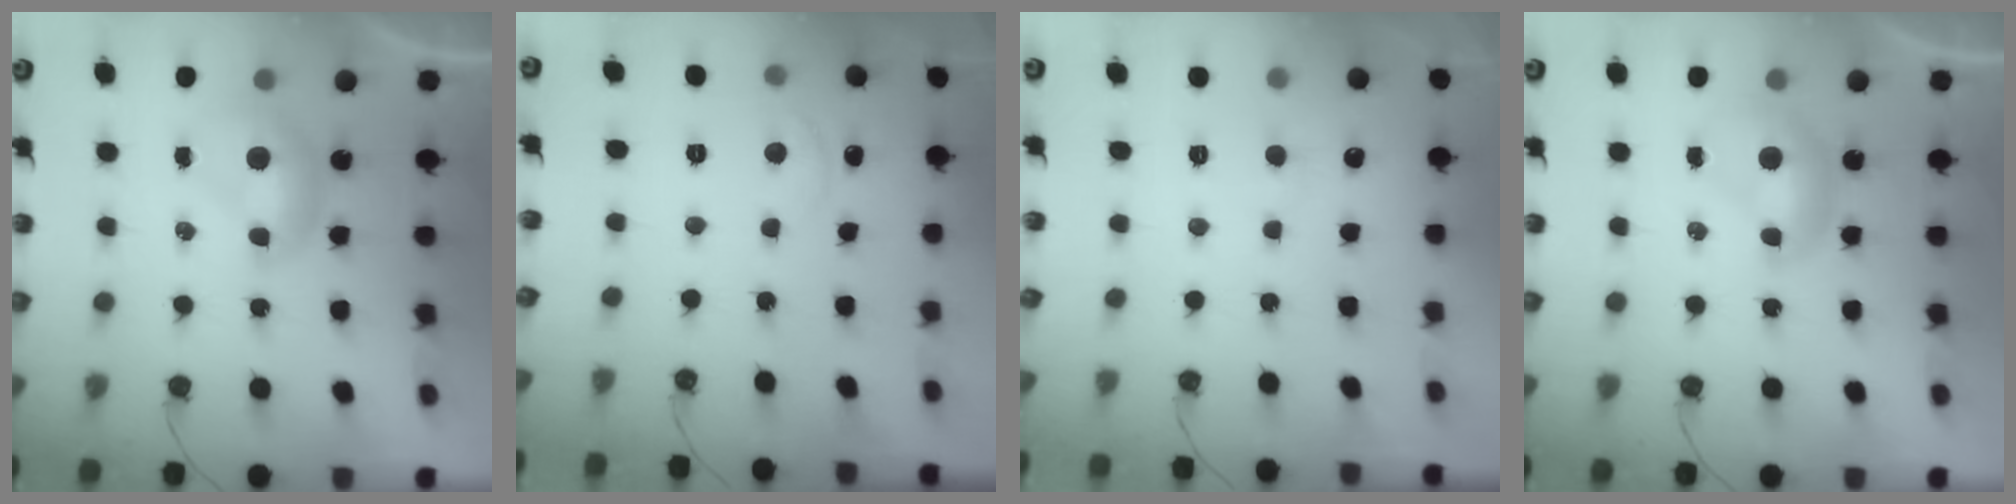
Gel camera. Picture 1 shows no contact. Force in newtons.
{"total": 0.6, "press": 0.0, "slide": 0.6}
{"total": 0.7, "press": 0.6, "slide": 0.4}
{"total": 0.0}